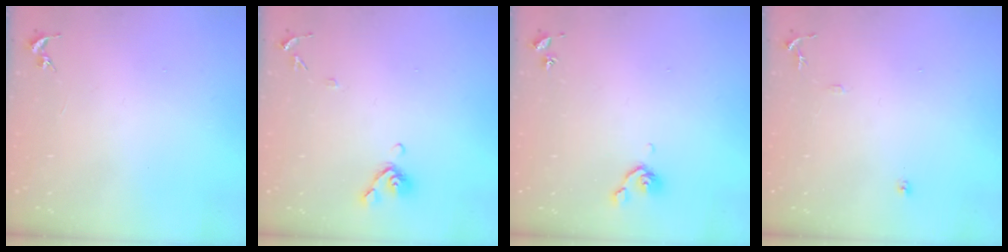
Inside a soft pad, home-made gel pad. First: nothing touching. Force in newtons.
{"total": 7.7, "press": 7.6, "slide": 1.4}
{"total": 5.7, "press": 5.5, "slide": 1.5}
{"total": 8.0, "press": 8.0, "slide": 0.8}